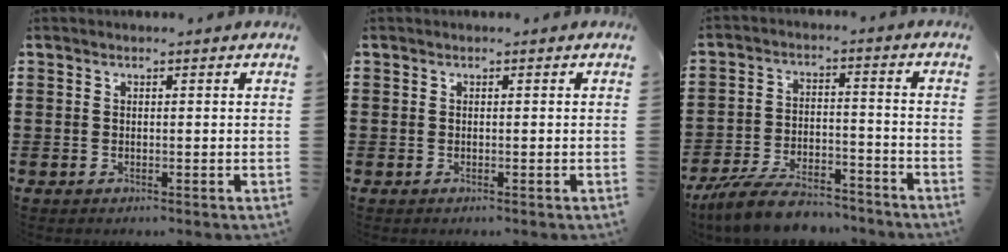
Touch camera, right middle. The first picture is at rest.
{"total": 0.0}
{"total": 8.7, "force": [-7.8, 2.0, 3.4], "torque": [-0.068, 0.017, -0.150]}